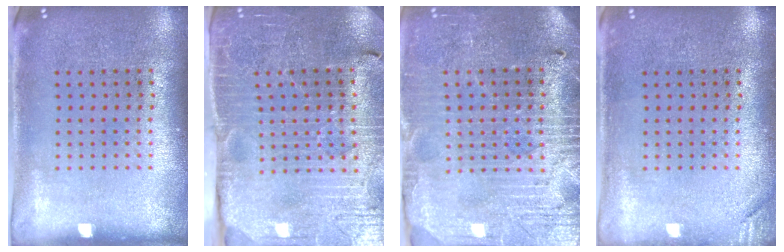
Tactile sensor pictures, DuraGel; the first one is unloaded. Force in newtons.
{"total": 3.8, "press": 3.7, "slide": 0.4}
{"total": 3.8, "press": 3.6, "slide": 1.3}
{"total": 1.3, "press": 1.2, "slide": 0.3}